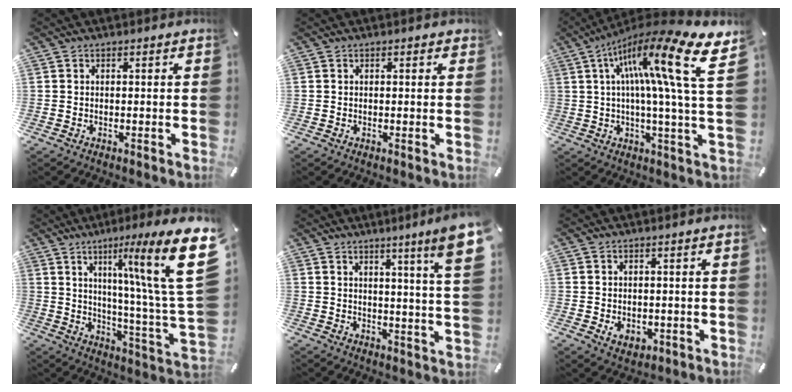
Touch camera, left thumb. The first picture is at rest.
{"total": 0.6, "force": [0.2, 0.0, 0.5], "torque": [-0.010, 0.001, 0.003]}
{"total": 24.6, "force": [7.3, 3.3, 23.2], "torque": [-0.377, -0.042, 0.097]}
{"total": 25.6, "force": [10.1, 4.8, 23.1], "torque": [-0.330, -0.081, 0.152]}
{"total": 10.4, "force": [5.8, -0.1, 8.6], "torque": [-0.125, -0.037, 0.089]}
{"total": 2.8, "force": [-0.4, 2.2, 1.6], "torque": [-0.012, -0.002, -0.008]}